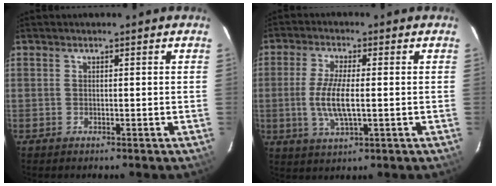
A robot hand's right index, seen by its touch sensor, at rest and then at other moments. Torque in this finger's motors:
{"motor_torque": [1.37, -0.49, 0.83, 0.19]}